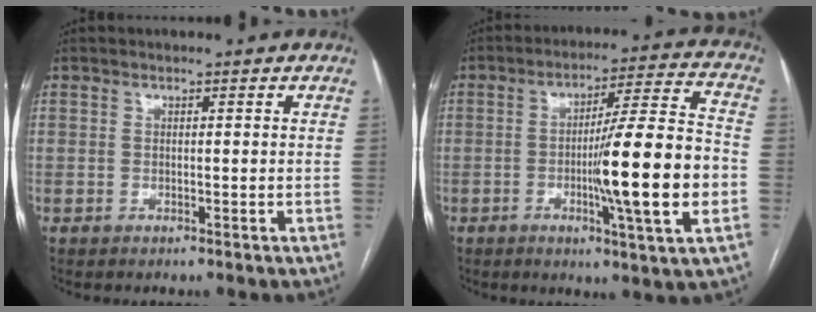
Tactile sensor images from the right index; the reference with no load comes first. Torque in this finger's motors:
{"motor_torque": [2.14, 0.00, 1.05, 0.21]}